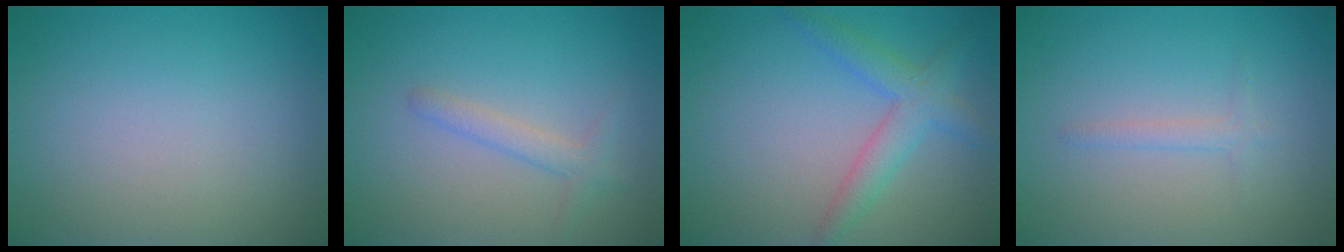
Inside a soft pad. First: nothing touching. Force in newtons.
{"total": 1.7, "press": 1.7, "slide": 0.1}
{"total": 2.4, "press": 2.4, "slide": 0.2}
{"total": 1.1, "press": 1.1, "slide": 0.1}